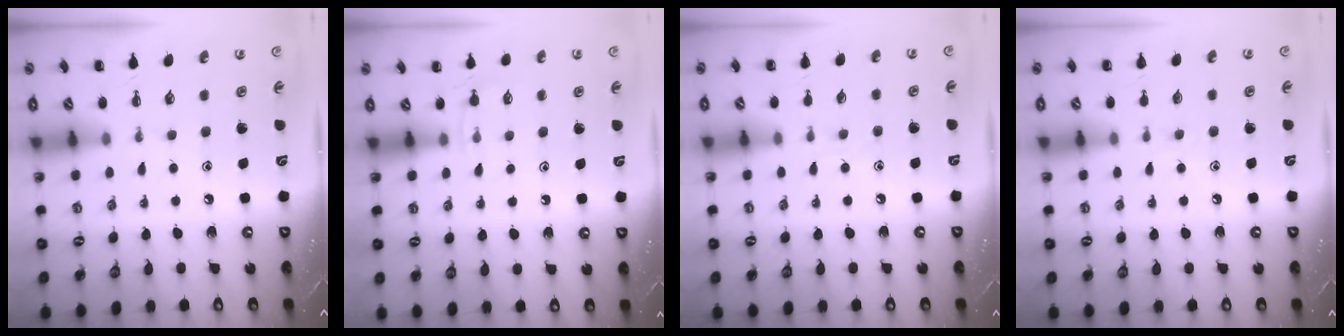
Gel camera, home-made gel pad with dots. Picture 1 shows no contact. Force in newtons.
{"total": 3.9, "press": 3.7, "slide": 1.2}
{"total": 2.3, "press": 2.3, "slide": 0.6}
{"total": 4.9, "press": 4.7, "slide": 1.4}